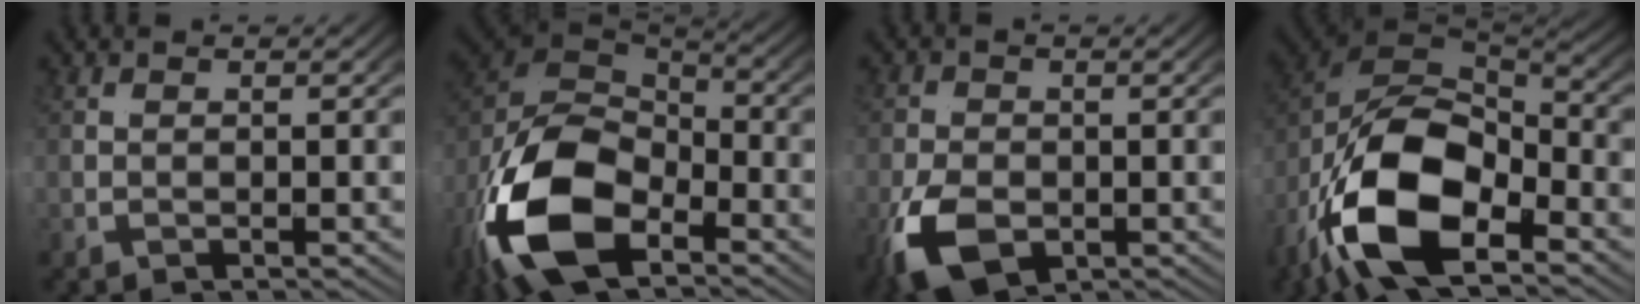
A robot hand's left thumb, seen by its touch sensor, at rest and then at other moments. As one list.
[{"total": 15.0, "force": [-3.5, 8.9, 11.6], "torque": [-0.277, -0.031, -0.040]}, {"total": 5.8, "force": [-2.2, 4.2, 3.4], "torque": [-0.077, -0.029, -0.027]}, {"total": 16.7, "force": [-2.6, 9.6, 13.4], "torque": [-0.315, -0.038, -0.024]}]